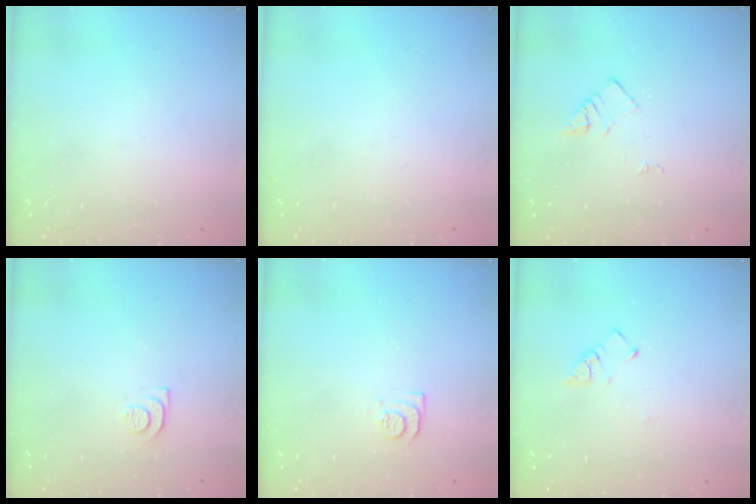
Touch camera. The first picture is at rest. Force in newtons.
{"total": 0.0}
{"total": 2.1, "press": 2.1, "slide": 0.3}
{"total": 7.4, "press": 7.4, "slide": 0.5}
{"total": 8.2, "press": 8.2, "slide": 0.9}
{"total": 3.5, "press": 3.5, "slide": 0.4}